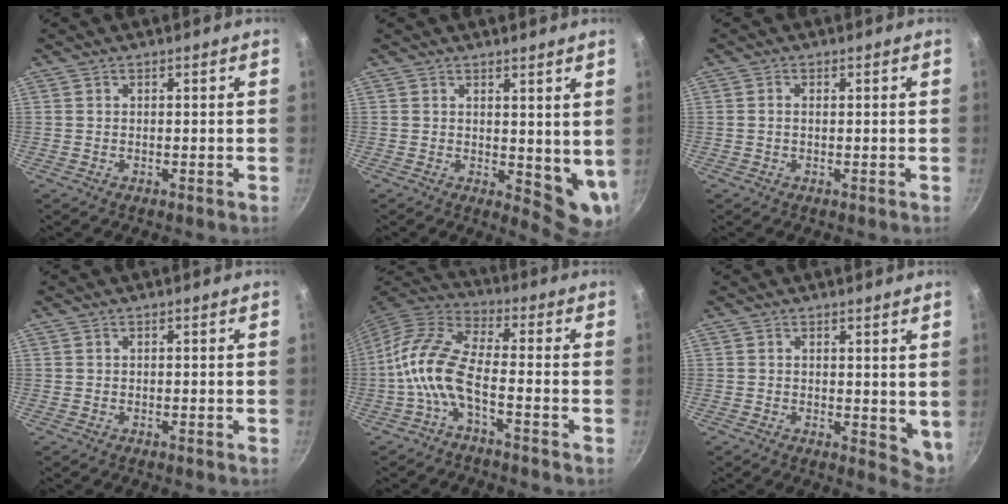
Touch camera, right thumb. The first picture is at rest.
{"total": 7.1, "force": [2.2, 3.6, 5.8], "torque": [-0.063, -0.028, 0.033]}
{"total": 1.0, "force": [0.0, 0.6, 0.8], "torque": [-0.018, 0.004, -0.002]}
{"total": 0.0}
{"total": 10.6, "force": [-3.5, 3.9, 9.2], "torque": [-0.201, 0.038, -0.083]}
{"total": 5.3, "force": [1.6, 3.0, 4.1], "torque": [-0.045, -0.016, 0.024]}